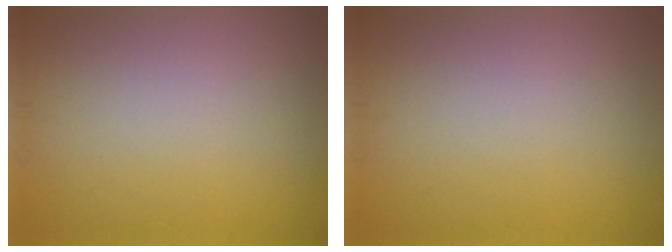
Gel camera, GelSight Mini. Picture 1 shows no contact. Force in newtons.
{"total": 0.0}